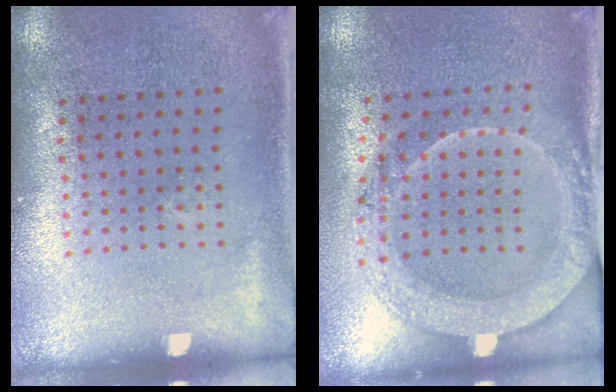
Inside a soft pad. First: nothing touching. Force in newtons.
{"total": 2.0, "press": 2.0, "slide": 0.5}